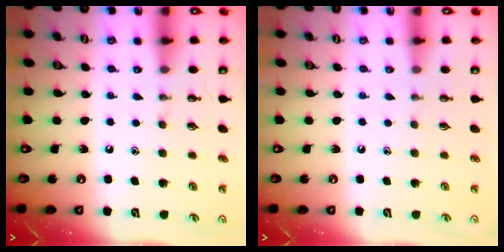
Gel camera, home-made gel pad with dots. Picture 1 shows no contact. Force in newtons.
{"total": 0.0}